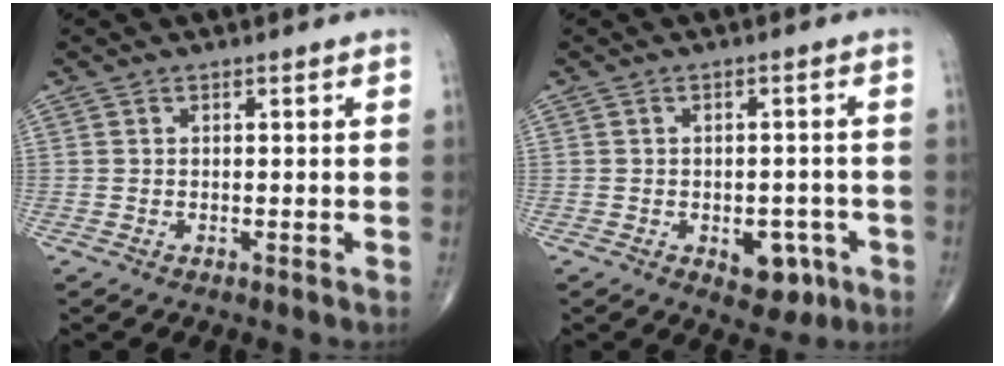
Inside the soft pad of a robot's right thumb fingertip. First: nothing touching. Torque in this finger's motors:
{"motor_torque": [2.54, 2.42, 0.10, -0.56, 0.10]}